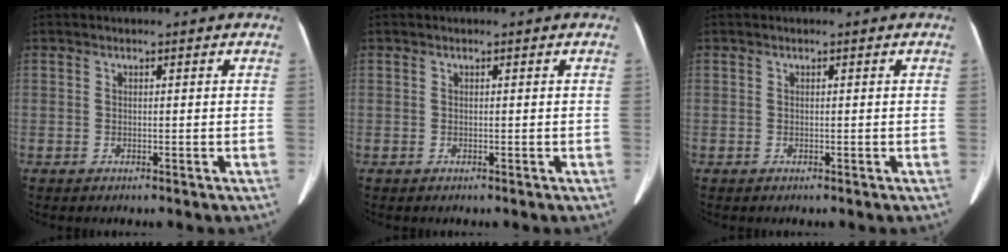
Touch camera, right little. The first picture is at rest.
{"total": 0.0}
{"total": 0.0}